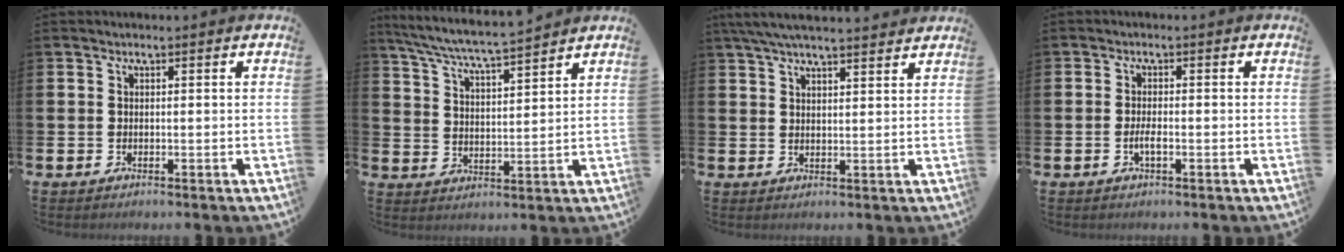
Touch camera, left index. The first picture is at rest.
{"total": 6.5, "force": [6.3, -0.2, 1.8], "torque": [-0.058, -0.040, 0.110]}
{"total": 5.4, "force": [5.0, 0.5, 2.0], "torque": [-0.056, -0.010, 0.094]}
{"total": 1.7, "force": [-0.6, 0.5, 1.5], "torque": [-0.028, 0.001, -0.011]}